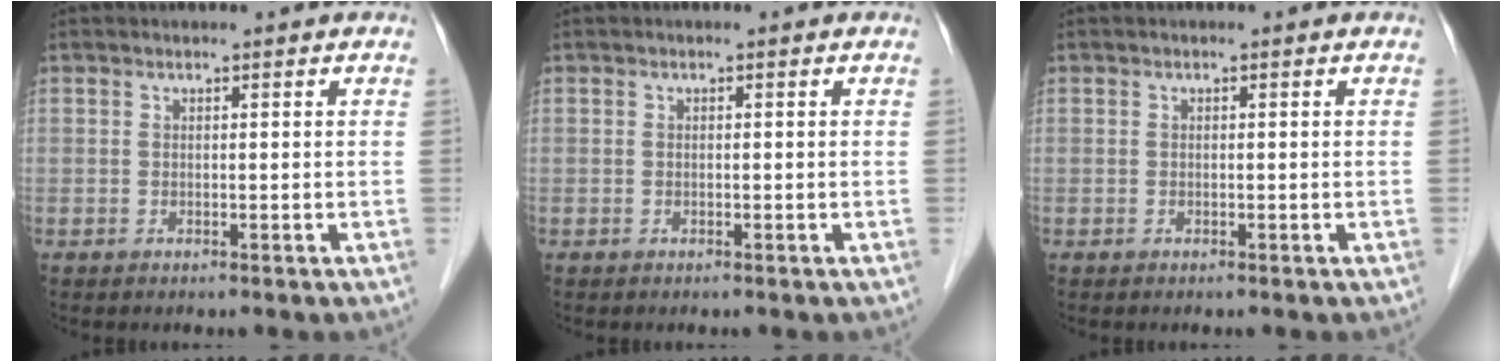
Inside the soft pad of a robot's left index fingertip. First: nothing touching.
{"total": 0.0}
{"total": 0.0}